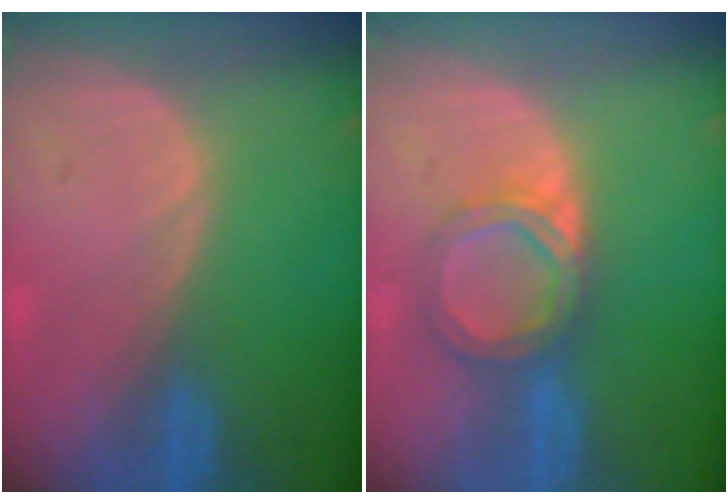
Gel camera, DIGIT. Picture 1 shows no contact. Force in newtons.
{"total": 5.6, "press": 5.3, "slide": 1.9}